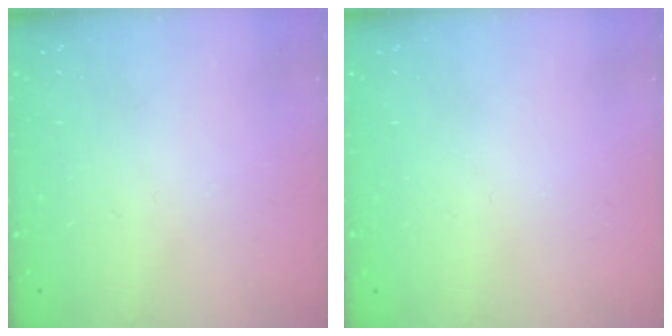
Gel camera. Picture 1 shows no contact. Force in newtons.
{"total": 0.0}